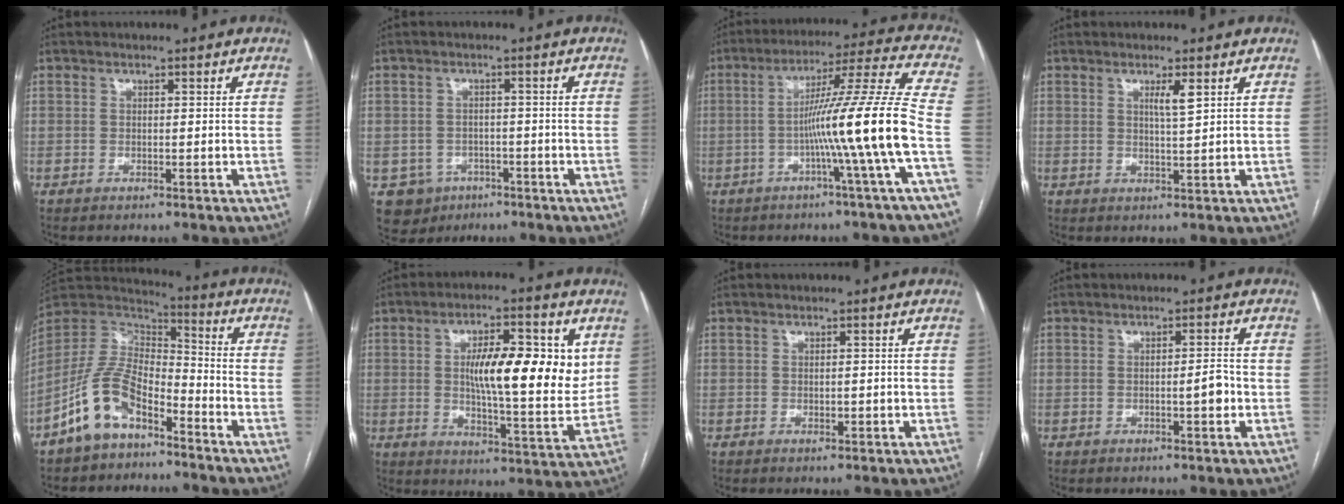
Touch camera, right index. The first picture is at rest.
{"total": 5.6, "force": [-2.7, 4.9, 0.9], "torque": [-0.015, 0.008, -0.032]}
{"total": 14.6, "force": [-3.9, -3.4, 13.7], "torque": [-0.218, 0.002, -0.071]}
{"total": 2.5, "force": [1.2, -0.1, 2.2], "torque": [-0.042, -0.003, 0.021]}
{"total": 12.0, "force": [-7.5, 5.6, 7.5], "torque": [-0.164, 0.019, -0.147]}
{"total": 15.2, "force": [3.2, 4.0, 14.3], "torque": [-0.218, 0.008, 0.048]}
{"total": 1.3, "force": [-0.2, 0.6, 1.1], "torque": [-0.018, -0.002, 0.000]}
{"total": 3.0, "force": [-0.6, 0.5, 2.9], "torque": [-0.045, 0.001, -0.009]}